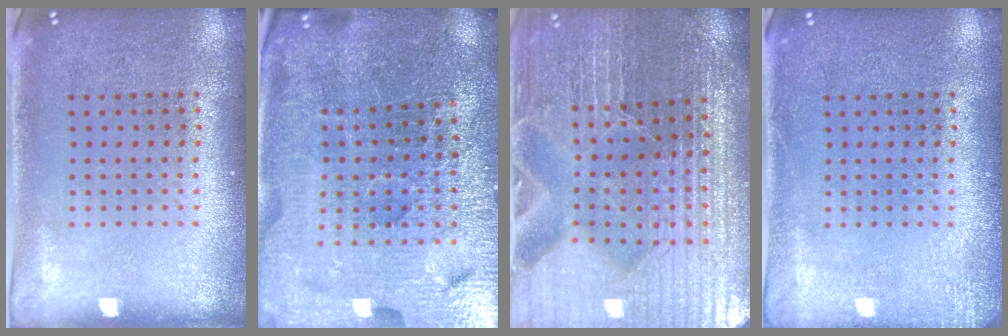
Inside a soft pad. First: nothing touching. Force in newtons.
{"total": 5.1, "press": 4.9, "slide": 1.5}
{"total": 4.5, "press": 4.4, "slide": 1.3}
{"total": 1.5, "press": 1.5, "slide": 0.3}